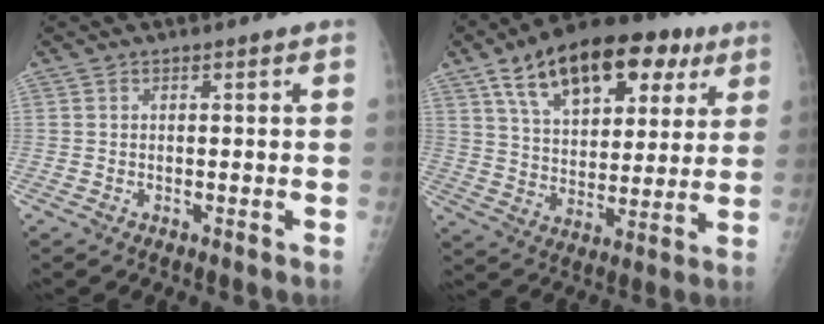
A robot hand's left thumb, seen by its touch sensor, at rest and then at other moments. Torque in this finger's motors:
{"motor_torque": [0.17, 0.55, 1.64, -1.13, 0.30]}